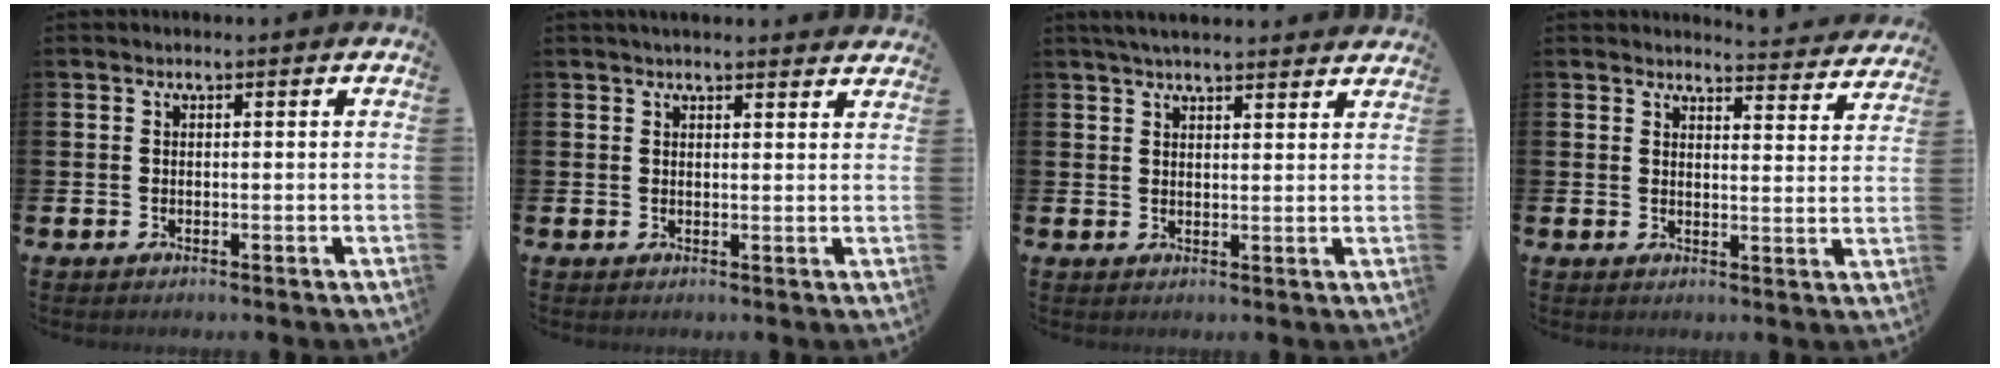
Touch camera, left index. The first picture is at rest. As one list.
[{"total": 2.3, "force": [2.3, 0.1, 0.3], "torque": [-0.010, -0.007, 0.042]}, {"total": 3.7, "force": [3.5, 0.4, 1.1], "torque": [-0.029, -0.008, 0.065]}, {"total": 3.9, "force": [3.9, 0.2, 0.1], "torque": [0.011, -0.034, 0.065]}]